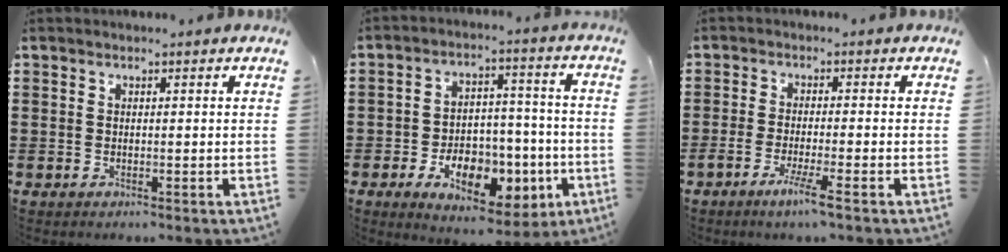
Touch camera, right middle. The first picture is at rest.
{"total": 9.6, "force": [-4.2, 5.7, 6.4], "torque": [-0.079, 0.016, -0.068]}
{"total": 3.9, "force": [-2.5, -0.3, 3.0], "torque": [-0.056, -0.008, -0.045]}